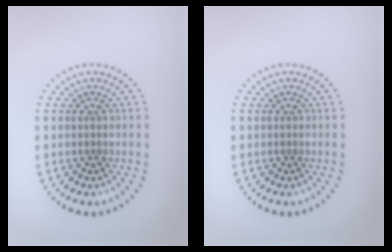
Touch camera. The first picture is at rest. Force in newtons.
{"total": 0.0}